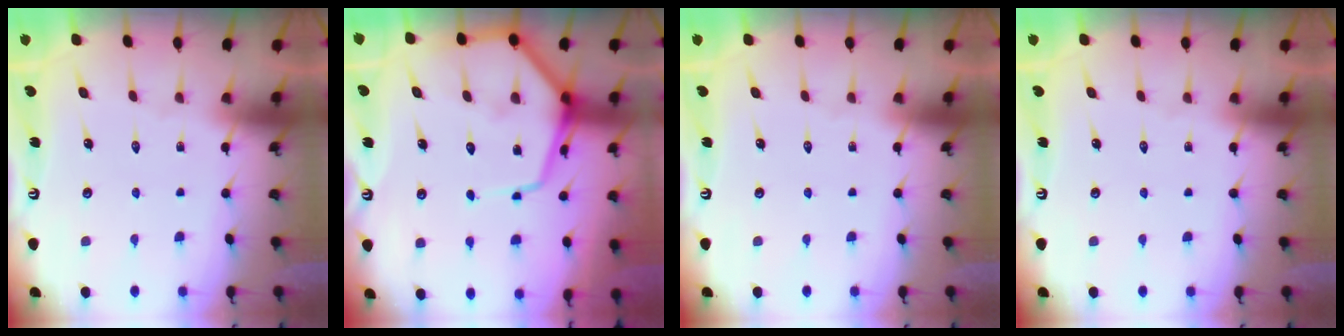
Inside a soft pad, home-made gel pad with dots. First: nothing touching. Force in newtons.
{"total": 12.1, "press": 12.0, "slide": 1.1}
{"total": 0.0}
{"total": 0.0}